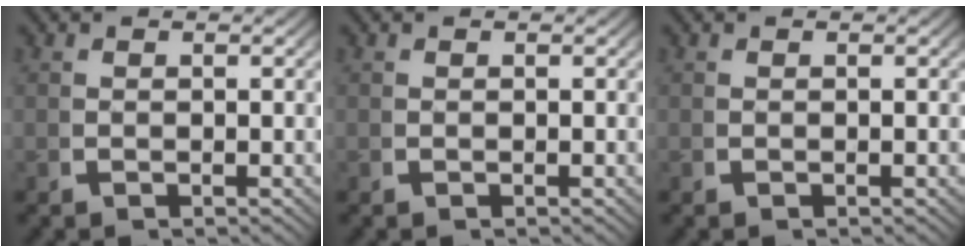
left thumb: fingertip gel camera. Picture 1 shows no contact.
{"total": 0.0}
{"total": 0.0}